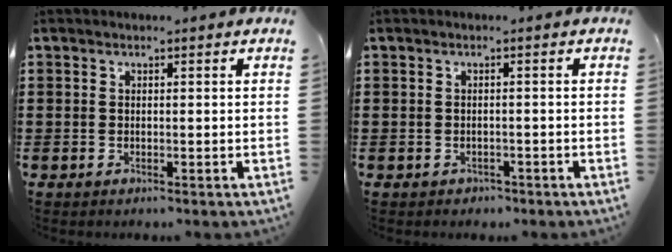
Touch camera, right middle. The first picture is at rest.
{"total": 0.8, "force": [-0.7, 0.3, -0.1], "torque": [-0.002, -0.001, -0.016]}